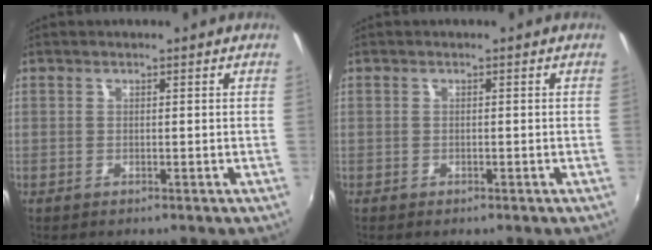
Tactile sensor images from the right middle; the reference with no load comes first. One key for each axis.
{"total": 0.6, "fx": -0.5, "fy": 0.3, "fz": 0.2, "tx": -0.006, "ty": -0.002, "tz": -0.008}